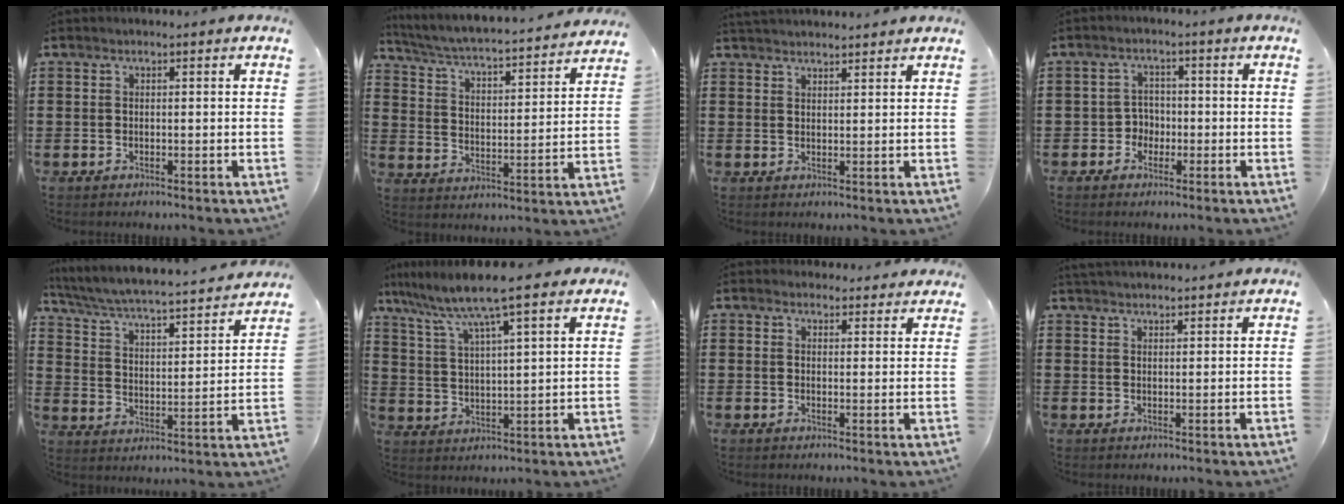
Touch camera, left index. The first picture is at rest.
{"total": 3.6, "force": [3.3, -0.2, 1.4], "torque": [-0.047, -0.036, 0.045]}
{"total": 2.2, "force": [2.2, 0.1, 0.0], "torque": [-0.006, -0.001, 0.042]}
{"total": 2.9, "force": [-1.2, 2.5, 0.7], "torque": [-0.024, 0.005, -0.029]}
{"total": 3.9, "force": [3.5, -0.2, 1.6], "torque": [-0.051, -0.038, 0.048]}
{"total": 8.0, "force": [6.3, 0.2, 4.9], "torque": [-0.119, -0.031, 0.103]}
{"total": 2.6, "force": [2.5, 0.7, 0.3], "torque": [-0.004, -0.006, 0.045]}
{"total": 2.3, "force": [2.3, 0.1, 0.1], "torque": [-0.008, -0.002, 0.044]}